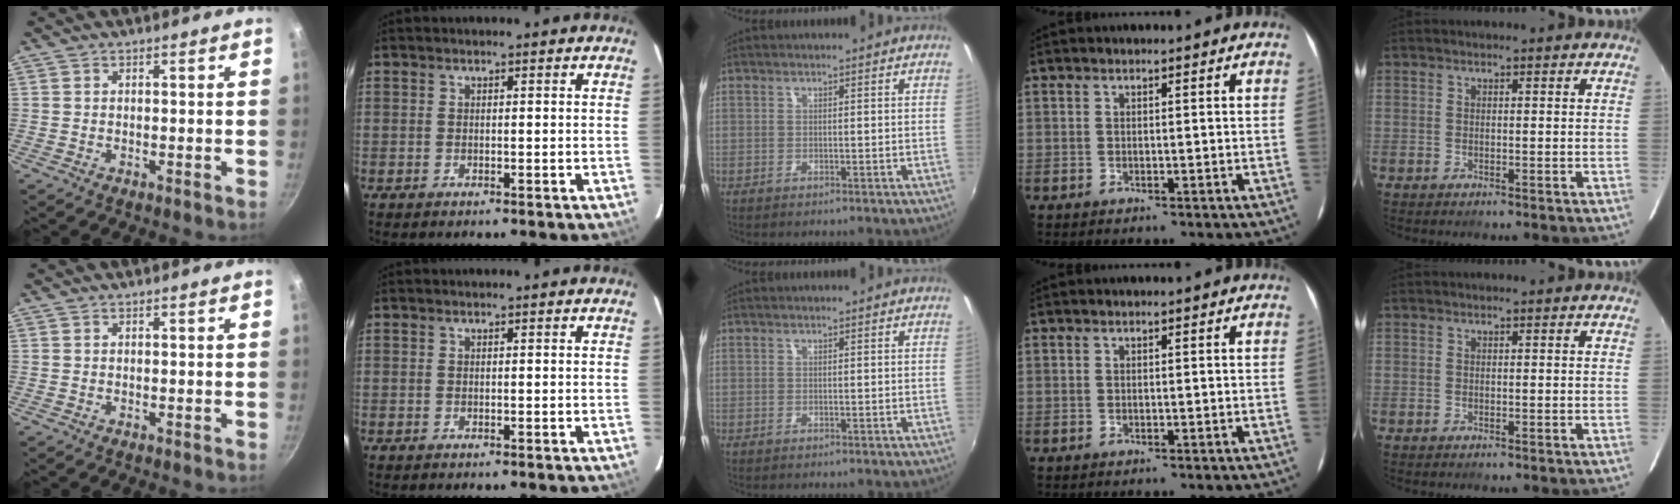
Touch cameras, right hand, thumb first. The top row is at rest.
{}